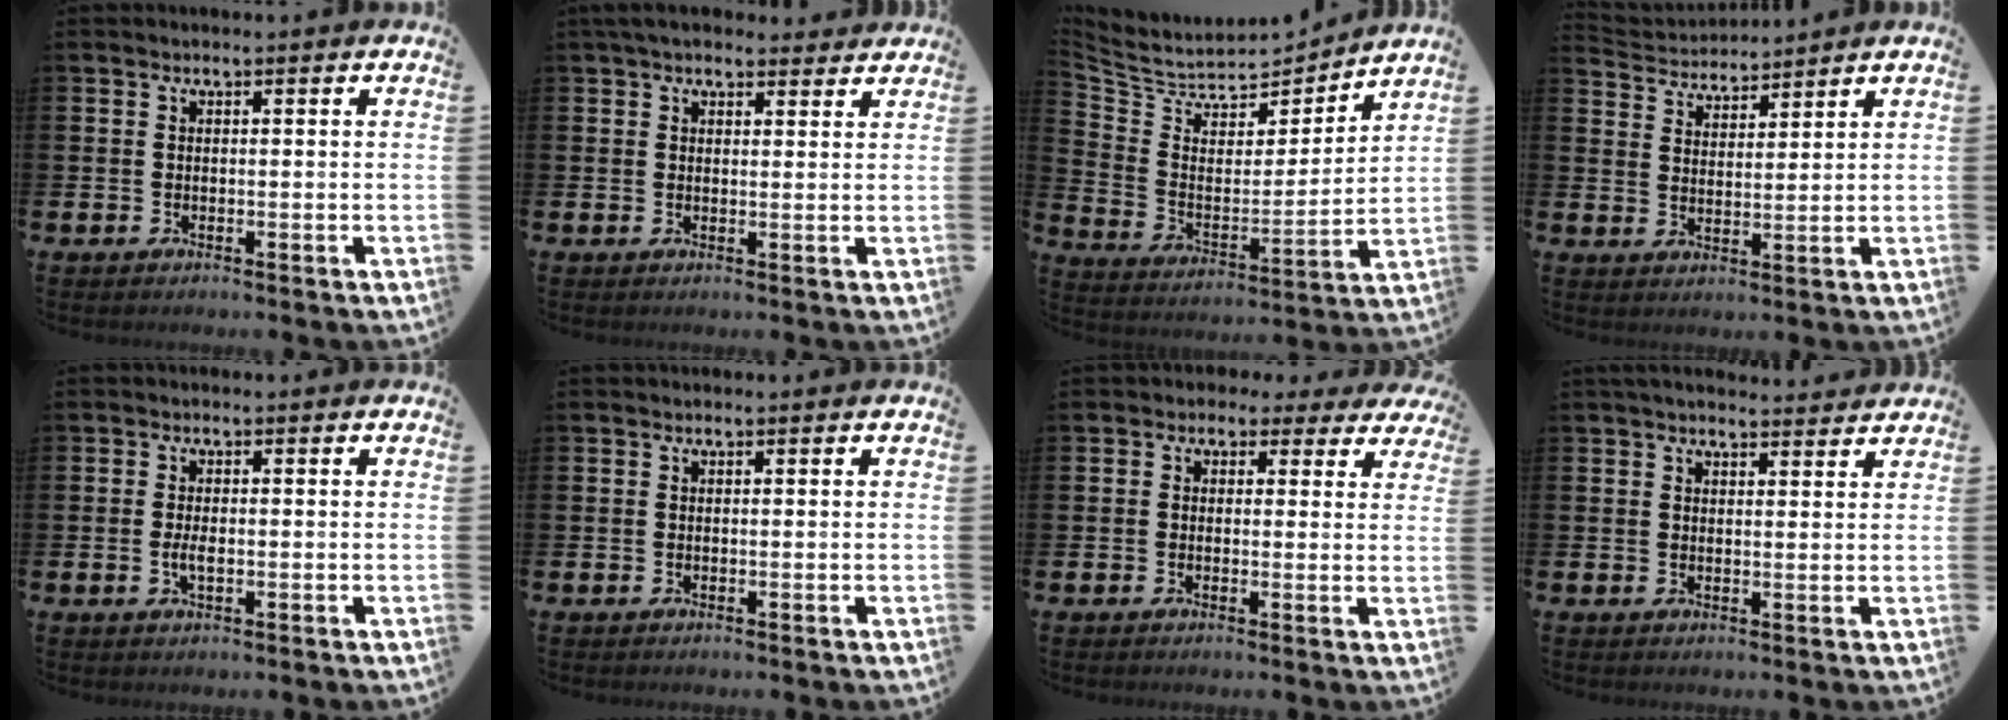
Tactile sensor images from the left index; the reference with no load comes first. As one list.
[{"total": 3.7, "force": [3.3, 1.4, 1.1], "torque": [-0.015, -0.010, 0.058]}, {"total": 6.4, "force": [5.7, 2.6, 0.8], "torque": [-0.058, -0.054, 0.094]}, {"total": 3.9, "force": [3.8, 0.7, -0.5], "torque": [-0.009, -0.024, 0.067]}, {"total": 2.0, "force": [-0.2, 0.8, 1.8], "torque": [-0.026, -0.003, -0.006]}, {"total": 0.0}, {"total": 2.0, "force": [1.2, 1.6, 0.2], "torque": [-0.001, -0.006, 0.015]}, {"total": 2.8, "force": [2.7, 0.3, 0.4], "torque": [0.001, -0.017, 0.047]}]